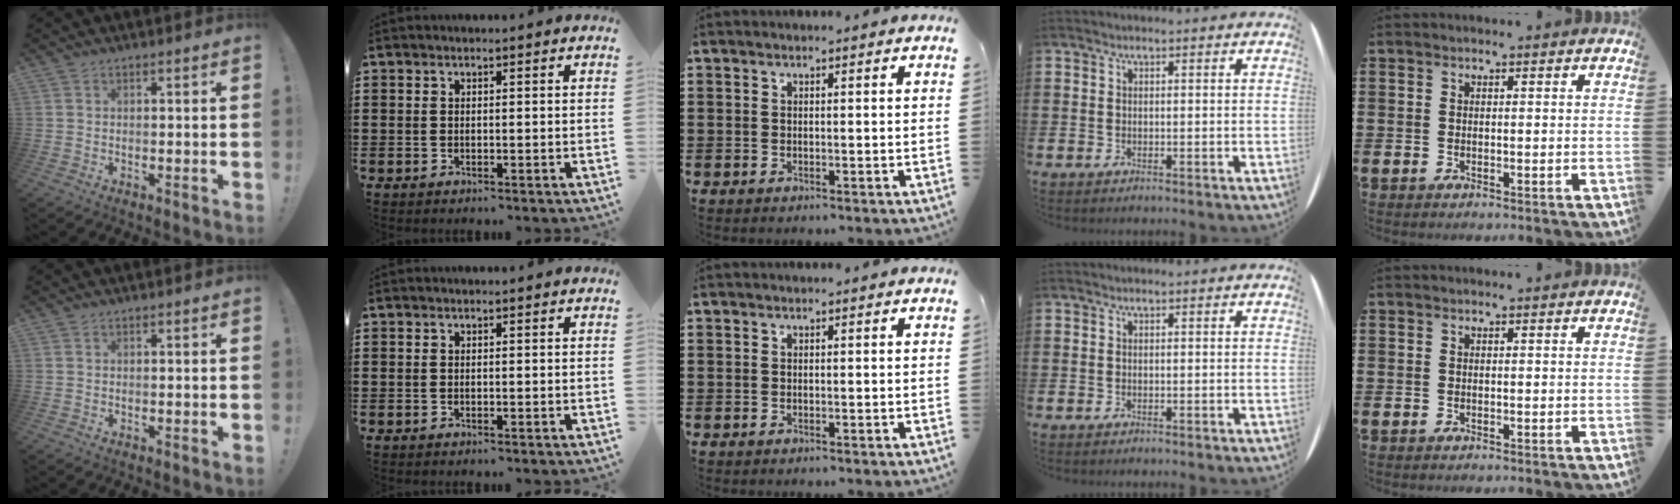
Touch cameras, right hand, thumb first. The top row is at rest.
{}